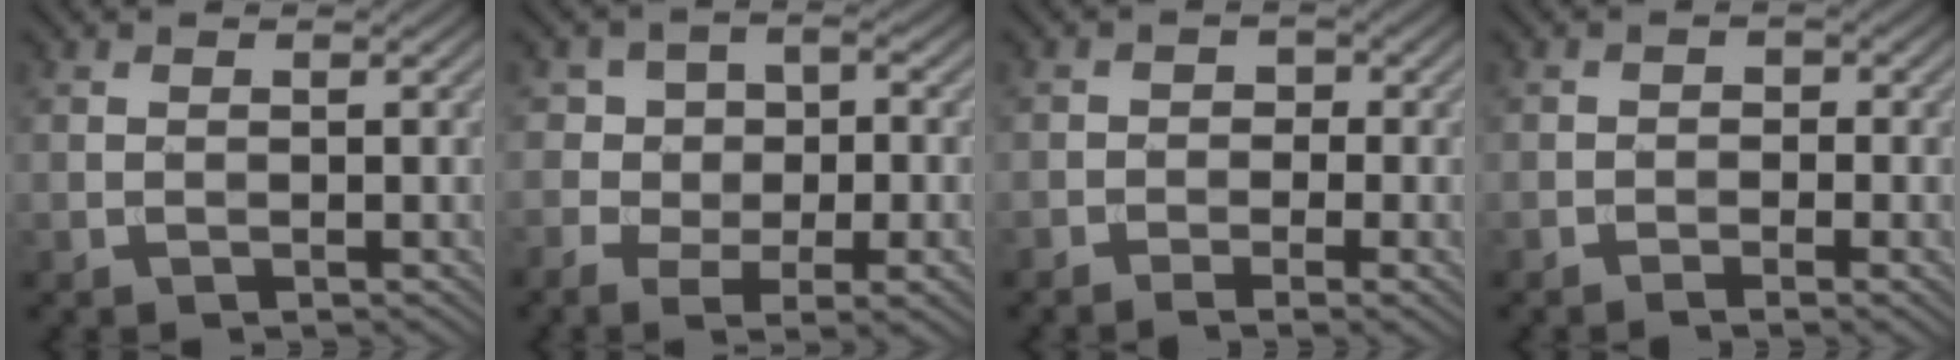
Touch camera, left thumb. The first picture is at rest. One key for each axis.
{"total": 10.1, "fx": -2.9, "fy": 6.5, "fz": 7.2, "tx": -0.114, "ty": -0.016, "tz": -0.022}
{"total": 3.9, "fx": -2.0, "fy": 2.1, "fz": 2.6, "tx": -0.025, "ty": -0.001, "tz": -0.030}
{"total": 2.3, "fx": -1.3, "fy": 1.0, "fz": 1.7, "tx": -0.026, "ty": 0.000, "tz": -0.025}